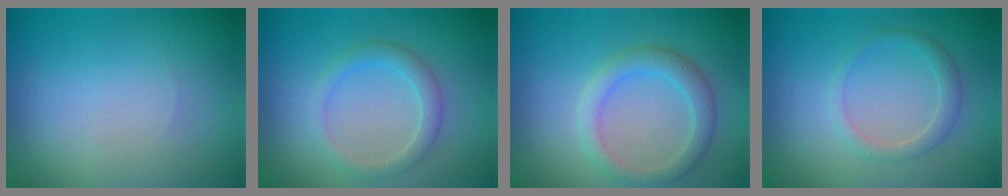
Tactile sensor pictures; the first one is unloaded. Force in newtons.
{"total": 2.2, "press": 2.2, "slide": 0.0}
{"total": 3.1, "press": 3.1, "slide": 0.1}
{"total": 1.7, "press": 1.7, "slide": 0.0}